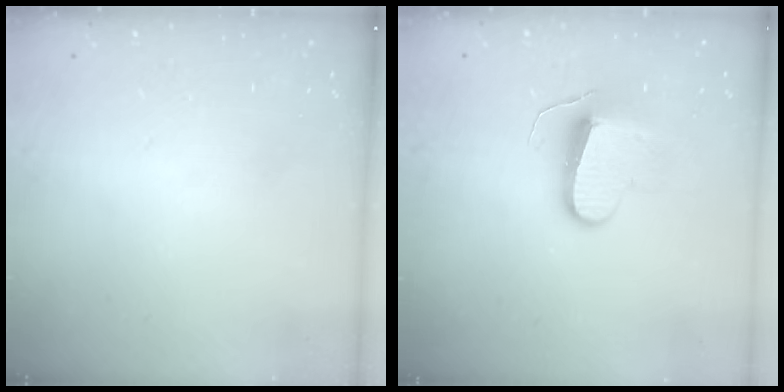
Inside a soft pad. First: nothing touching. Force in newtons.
{"total": 9.4, "press": 9.4, "slide": 0.4}